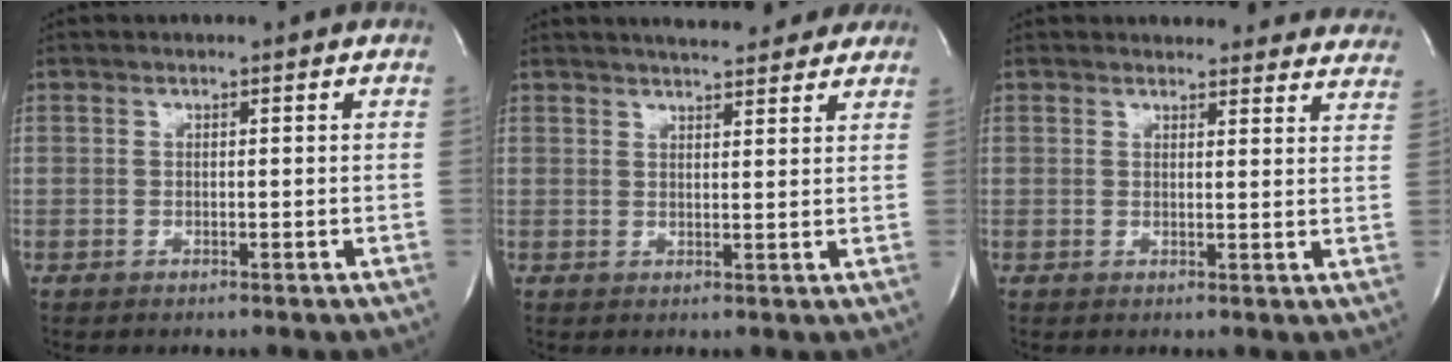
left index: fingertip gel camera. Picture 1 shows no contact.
{"total": 10.4, "force": [9.2, 2.2, 4.1], "torque": [-0.052, 0.014, 0.109]}
{"total": 18.0, "force": [17.2, 4.2, 3.4], "torque": [-0.022, -0.037, 0.177]}